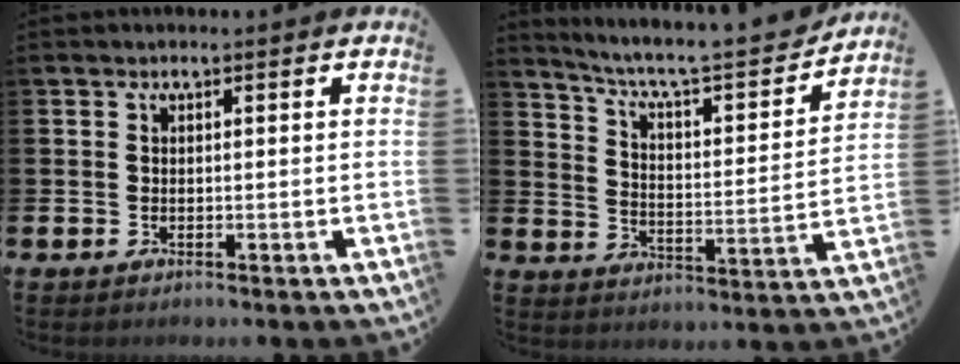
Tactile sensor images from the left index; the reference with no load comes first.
{"total": 7.3, "force": [6.5, 1.1, 3.0], "torque": [-0.081, -0.051, 0.104]}